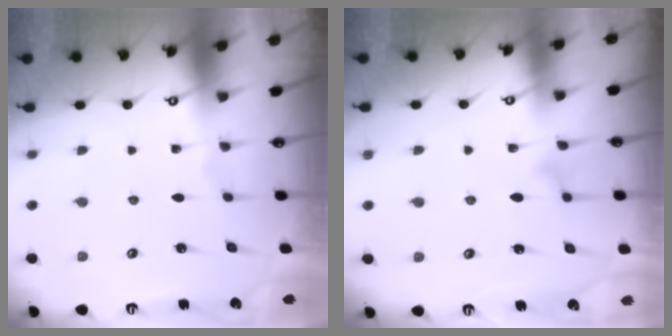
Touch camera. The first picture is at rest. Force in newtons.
{"total": 9.1, "press": 9.1, "slide": 0.5}